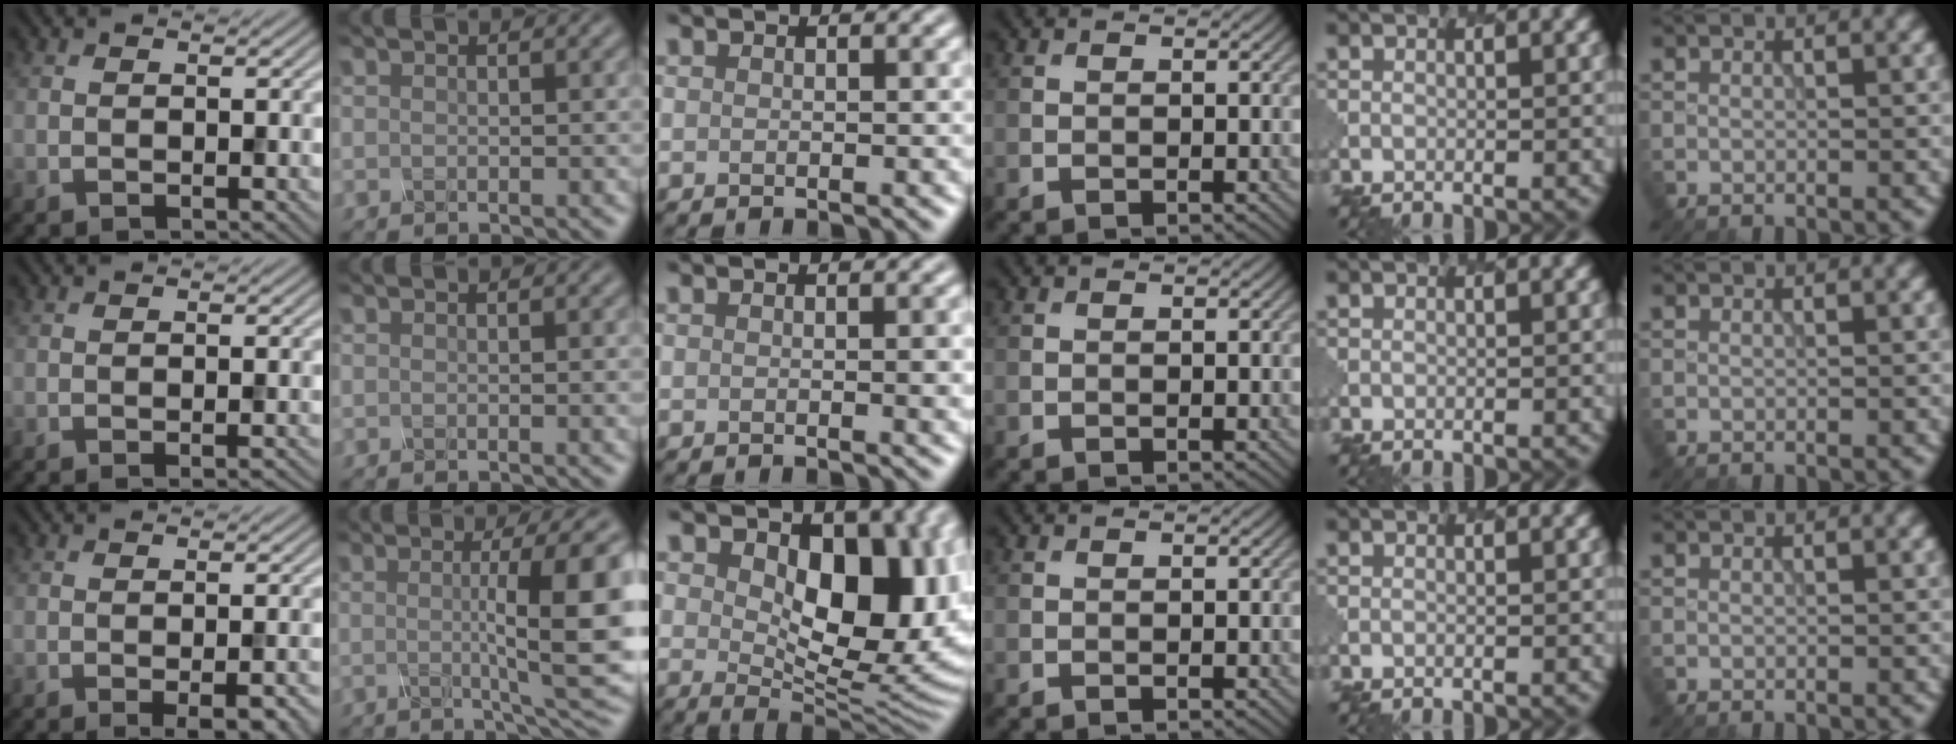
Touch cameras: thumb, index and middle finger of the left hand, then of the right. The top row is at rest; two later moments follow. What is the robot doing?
{"motion": "screw", "object": "spray bottle"}